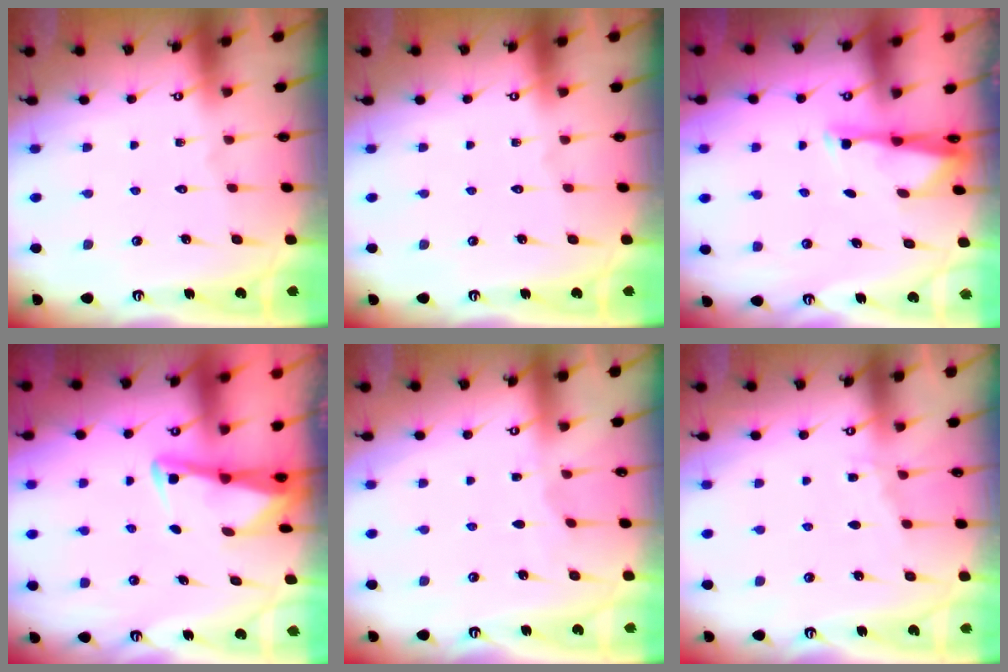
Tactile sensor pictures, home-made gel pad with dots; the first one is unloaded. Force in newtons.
{"total": 0.0}
{"total": 2.9, "press": 2.9, "slide": 0.5}
{"total": 2.9, "press": 2.9, "slide": 0.4}
{"total": 2.4, "press": 2.4, "slide": 0.3}
{"total": 4.3, "press": 4.3, "slide": 0.6}